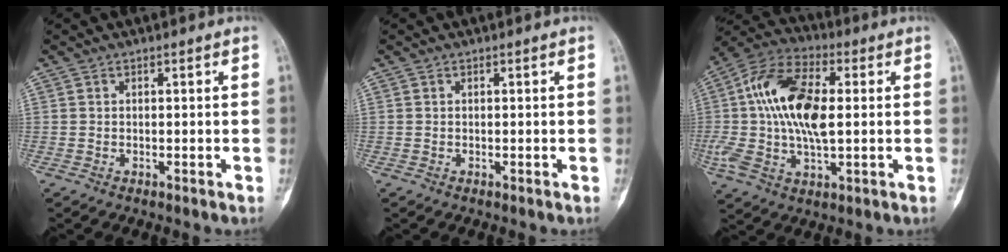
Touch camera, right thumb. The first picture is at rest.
{"total": 0.0}
{"total": 17.5, "force": [1.8, 8.4, 15.2], "torque": [-0.313, 0.020, 0.027]}